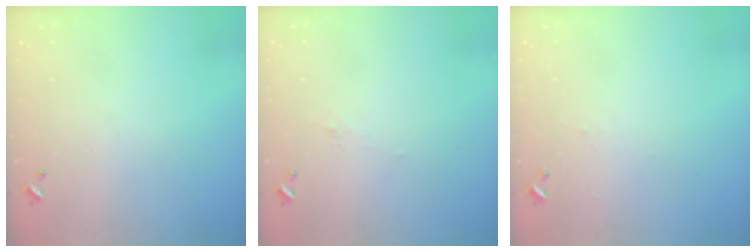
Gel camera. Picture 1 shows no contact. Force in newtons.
{"total": 0.8, "press": 0.5, "slide": 0.6}
{"total": 2.3, "press": 2.3, "slide": 0.3}